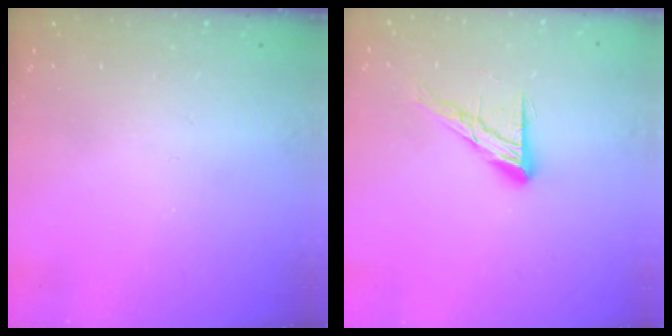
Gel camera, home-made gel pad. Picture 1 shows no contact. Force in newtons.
{"total": 10.6, "press": 10.6, "slide": 0.8}